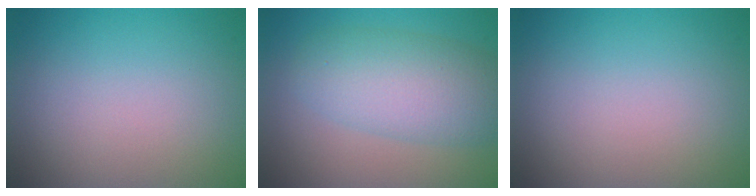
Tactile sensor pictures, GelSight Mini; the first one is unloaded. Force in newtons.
{"total": 6.3, "press": 6.3, "slide": 0.5}
{"total": 0.0}